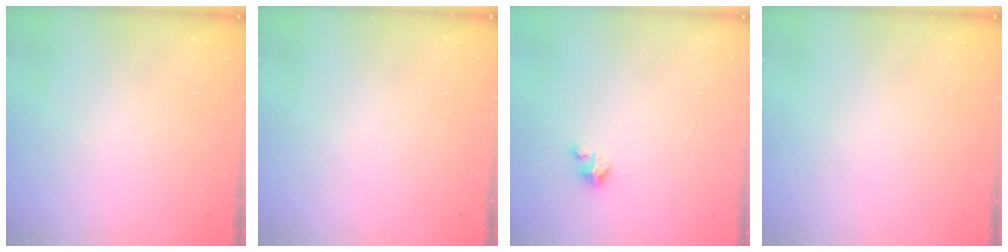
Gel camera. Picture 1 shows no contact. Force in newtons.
{"total": 0.0}
{"total": 3.2, "press": 3.2, "slide": 0.3}
{"total": 0.0}